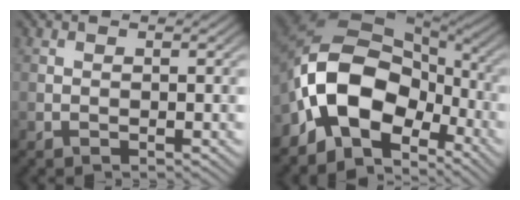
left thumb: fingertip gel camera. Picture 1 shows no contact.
{"total": 14.0, "force": [-5.2, 8.7, 9.6], "torque": [-0.178, 0.004, -0.117]}